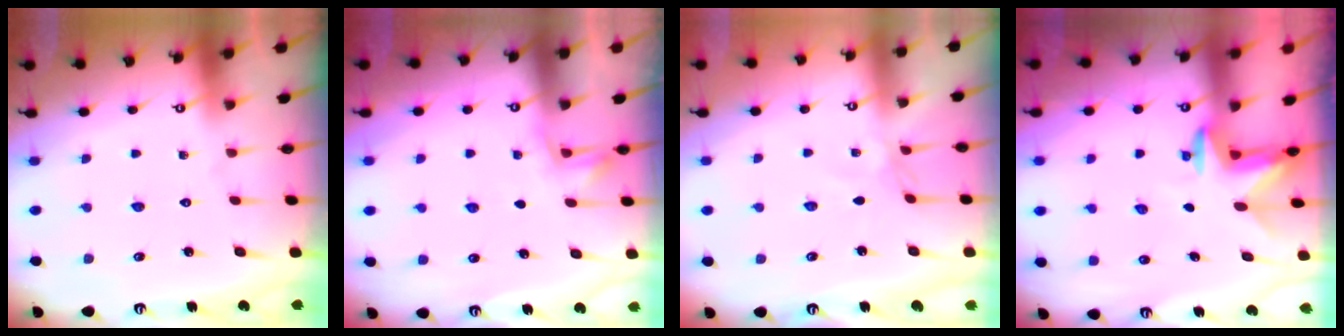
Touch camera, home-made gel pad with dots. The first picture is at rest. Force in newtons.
{"total": 3.5, "press": 3.3, "slide": 1.2}
{"total": 2.2, "press": 2.2, "slide": 0.3}
{"total": 2.6, "press": 2.6, "slide": 0.4}